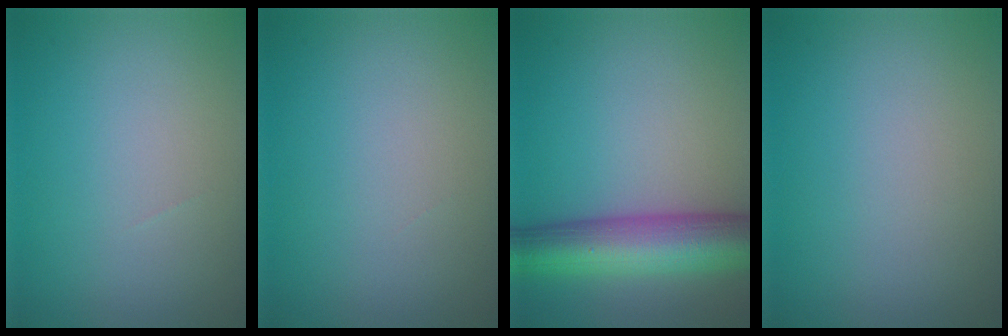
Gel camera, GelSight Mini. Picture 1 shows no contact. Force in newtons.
{"total": 0.0}
{"total": 8.5, "press": 8.5, "slide": 0.3}
{"total": 0.0}